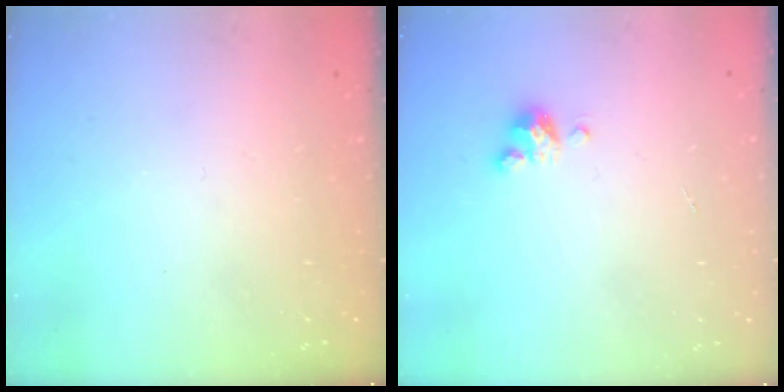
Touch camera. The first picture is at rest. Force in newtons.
{"total": 3.0, "press": 3.0, "slide": 0.3}